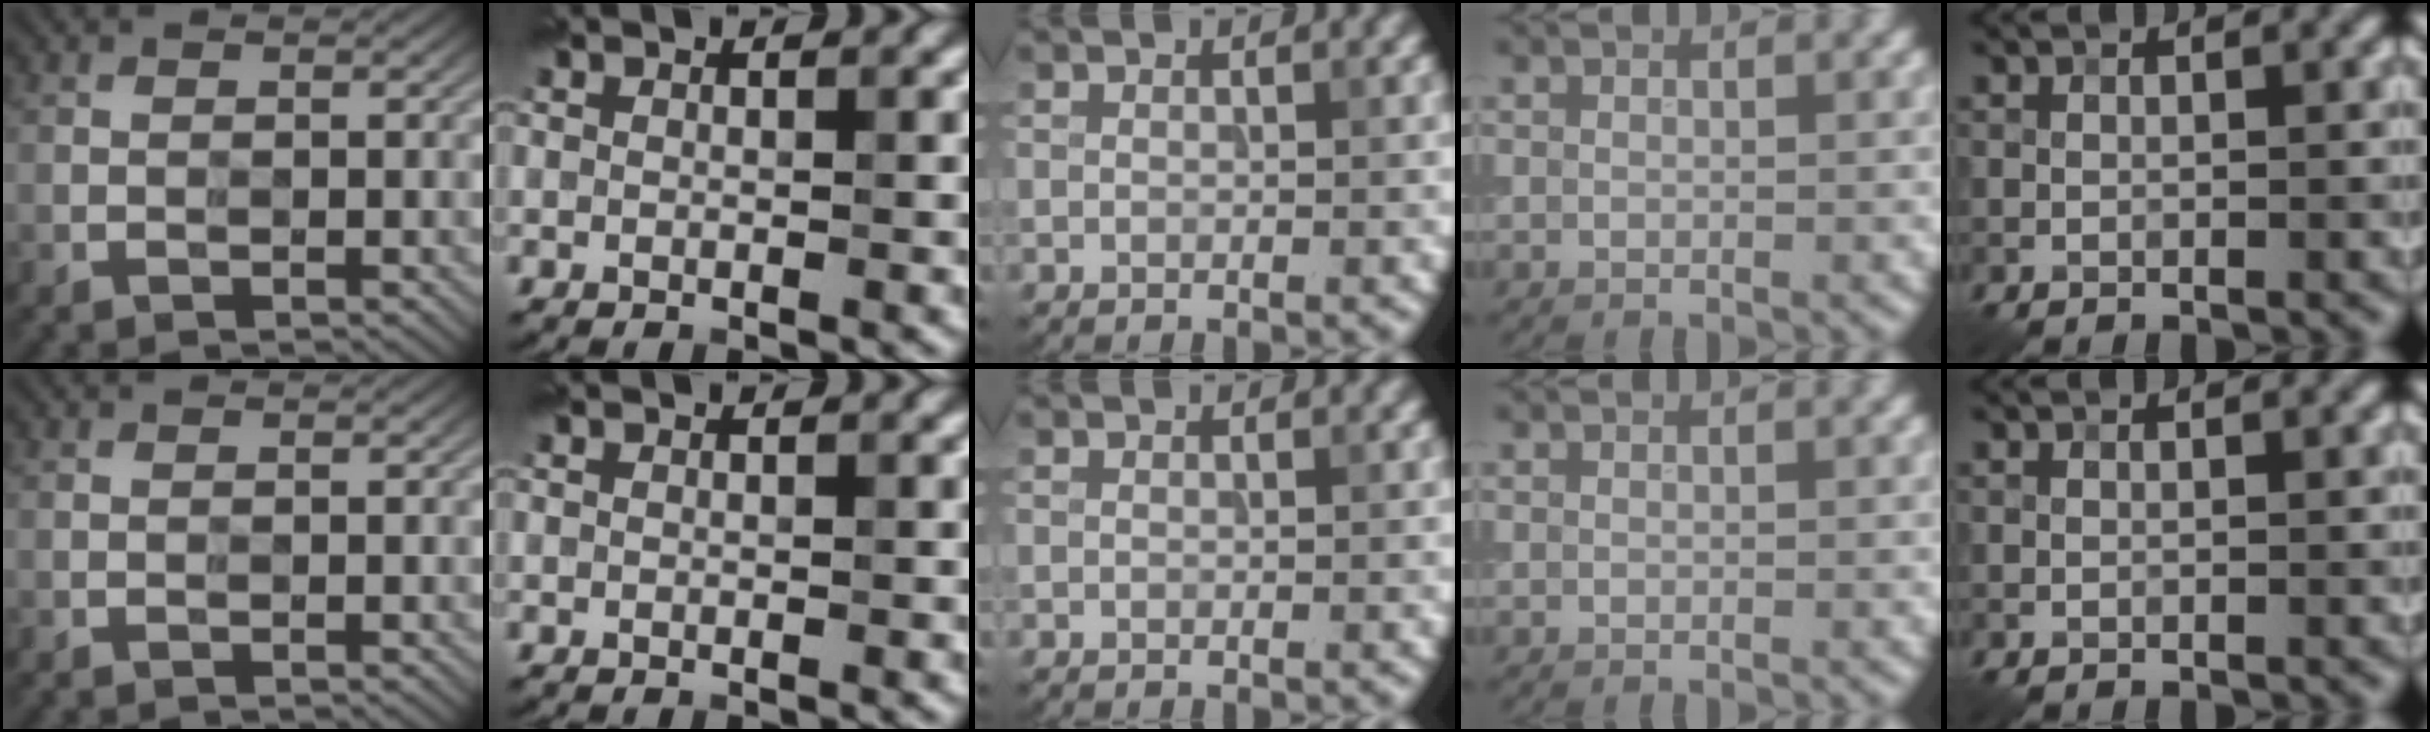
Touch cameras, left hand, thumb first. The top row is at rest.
{}